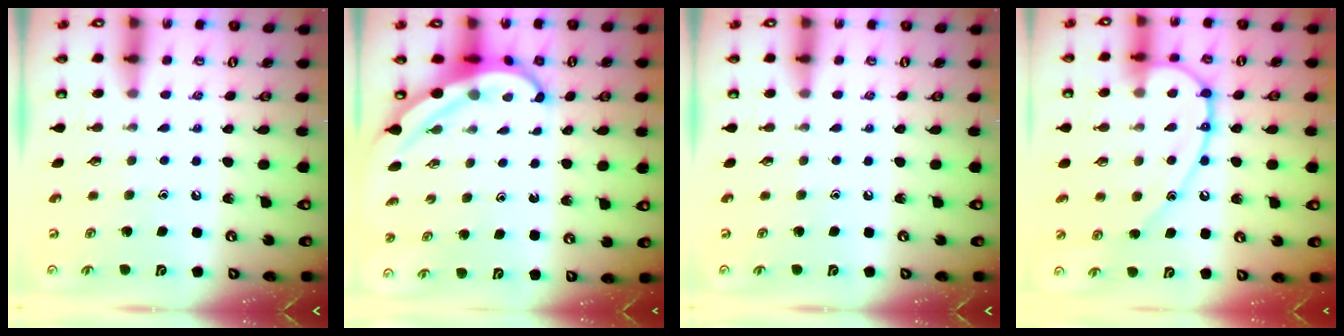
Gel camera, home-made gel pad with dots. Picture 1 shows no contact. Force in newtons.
{"total": 5.2, "press": 5.2, "slide": 0.8}
{"total": 0.0}
{"total": 14.4, "press": 14.3, "slide": 1.5}